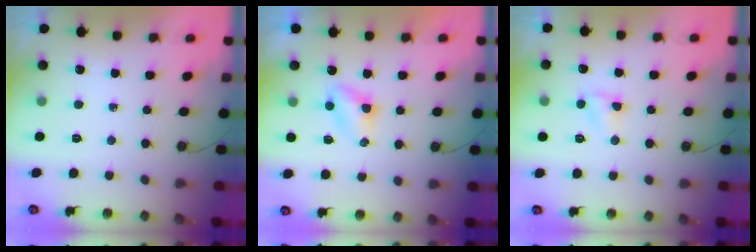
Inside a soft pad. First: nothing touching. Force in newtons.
{"total": 3.9, "press": 3.9, "slide": 0.5}
{"total": 3.8, "press": 3.8, "slide": 0.5}